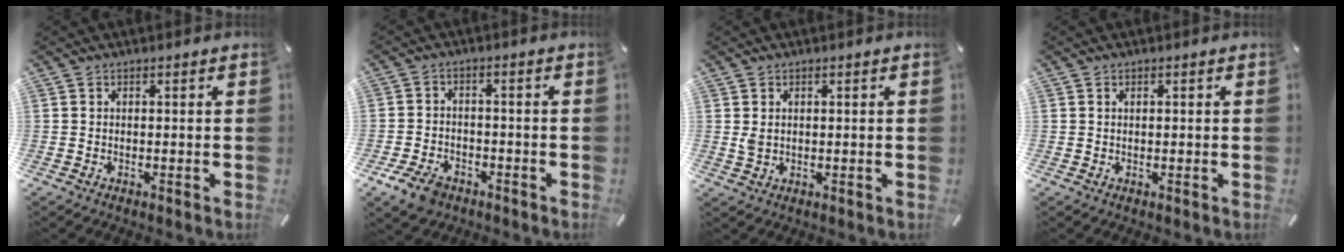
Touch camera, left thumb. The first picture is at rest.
{"total": 6.4, "force": [-4.0, 4.0, 3.0], "torque": [-0.068, 0.018, -0.075]}
{"total": 1.8, "force": [0.6, 1.4, 0.9], "torque": [-0.021, 0.003, 0.011]}
{"total": 0.6, "force": [0.2, 0.3, 0.4], "torque": [-0.009, 0.002, 0.003]}